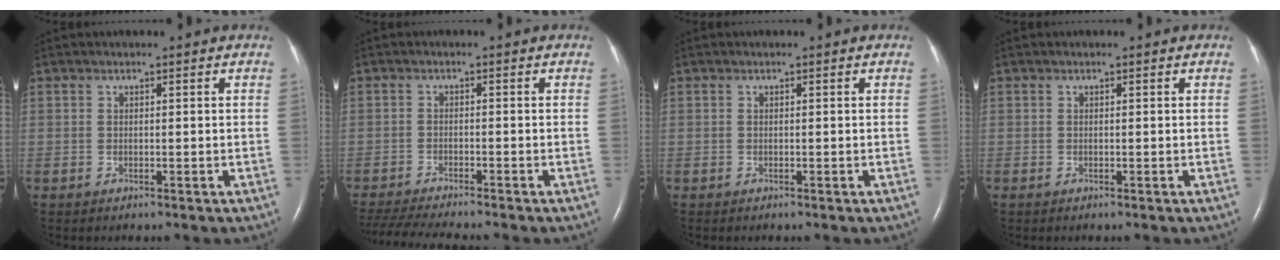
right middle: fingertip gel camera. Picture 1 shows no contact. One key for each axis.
{"total": 9.2, "fx": -8.3, "fy": -0.1, "fz": 3.9, "tx": -0.066, "ty": -0.020, "tz": -0.136}
{"total": 0.0}
{"total": 0.0}